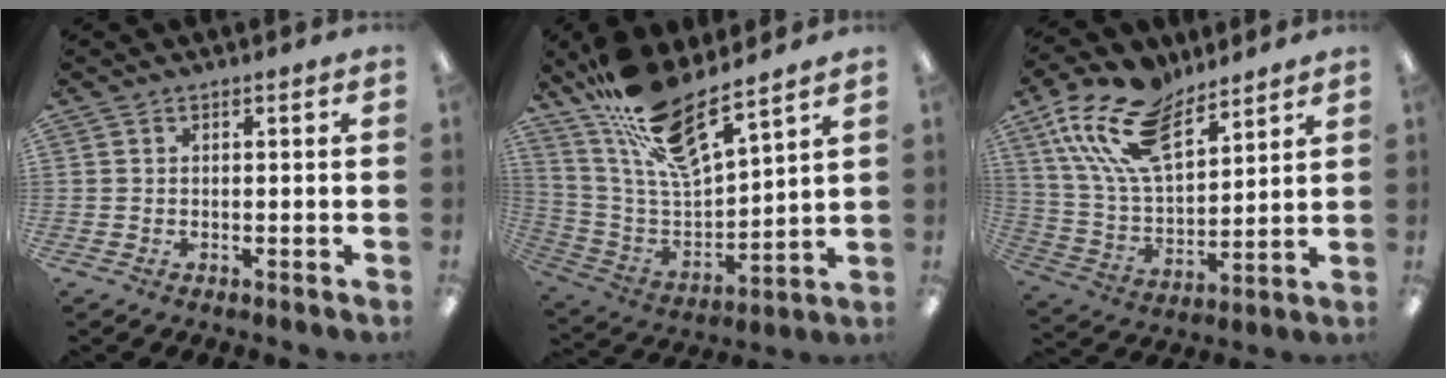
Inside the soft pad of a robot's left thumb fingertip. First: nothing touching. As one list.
[{"total": 16.2, "force": [13.3, 2.9, 8.7], "torque": [-0.186, -0.096, 0.233]}, {"total": 19.3, "force": [12.2, 9.6, 11.5], "torque": [-0.239, -0.050, 0.222]}]